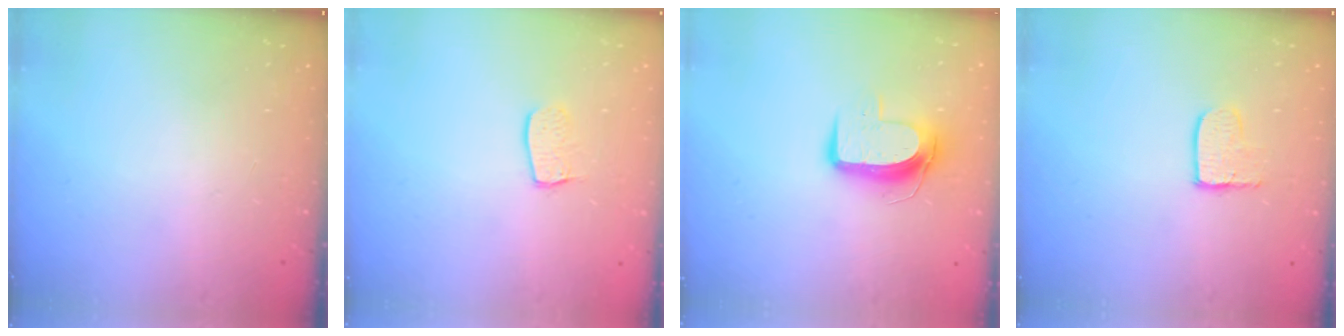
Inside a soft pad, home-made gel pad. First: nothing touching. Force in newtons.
{"total": 6.4, "press": 6.4, "slide": 0.1}
{"total": 9.8, "press": 9.7, "slide": 1.0}
{"total": 5.5, "press": 5.5, "slide": 0.4}